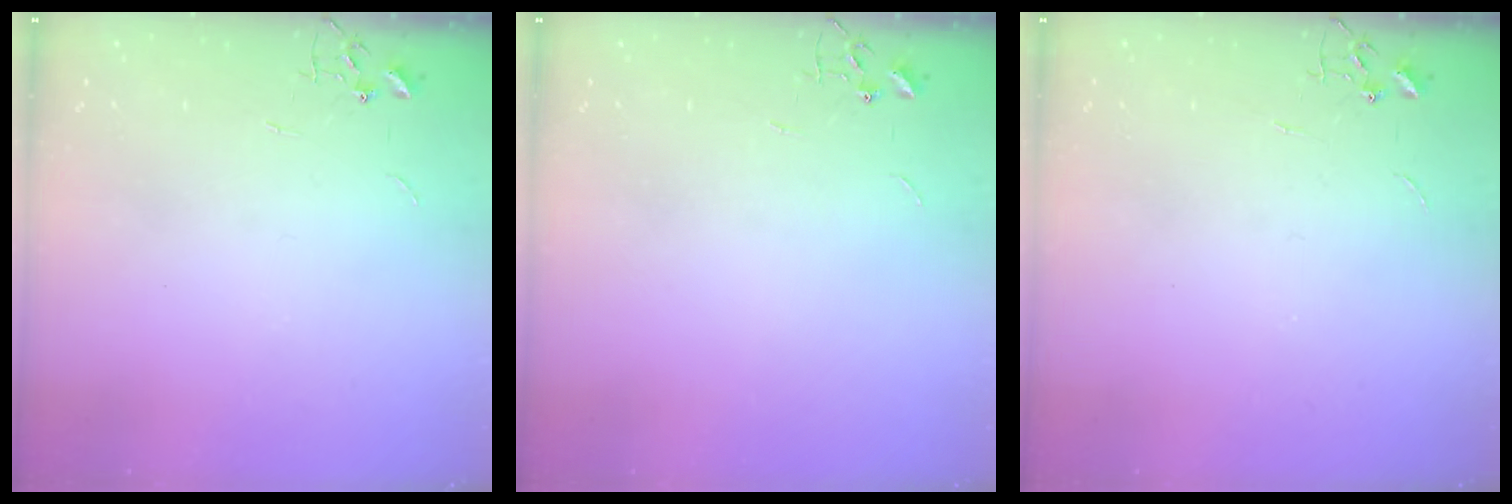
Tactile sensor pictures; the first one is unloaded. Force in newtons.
{"total": 0.0}
{"total": 0.0}